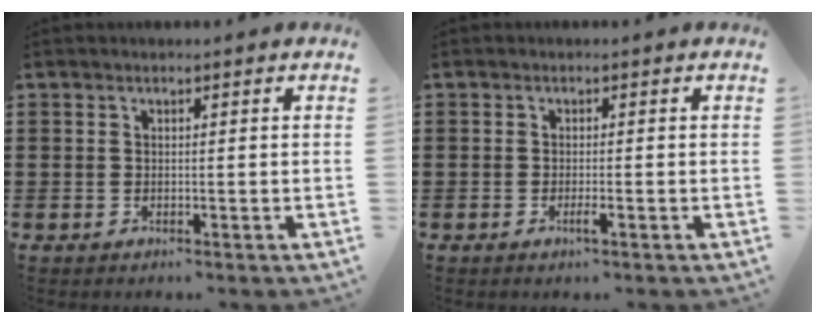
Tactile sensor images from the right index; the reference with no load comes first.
{"total": 1.5, "force": [-0.7, 0.1, 1.3], "torque": [-0.023, -0.003, -0.013]}